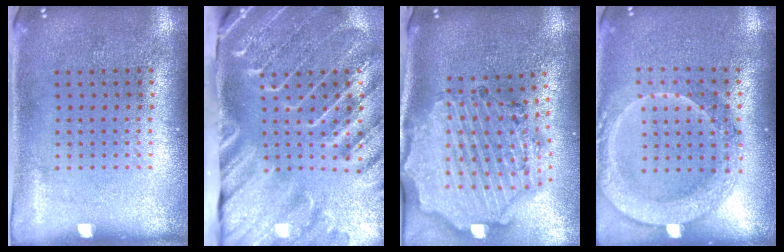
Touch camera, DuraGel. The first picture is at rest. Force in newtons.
{"total": 4.5, "press": 3.4, "slide": 2.8}
{"total": 2.9, "press": 2.6, "slide": 1.2}
{"total": 2.0, "press": 1.8, "slide": 0.7}